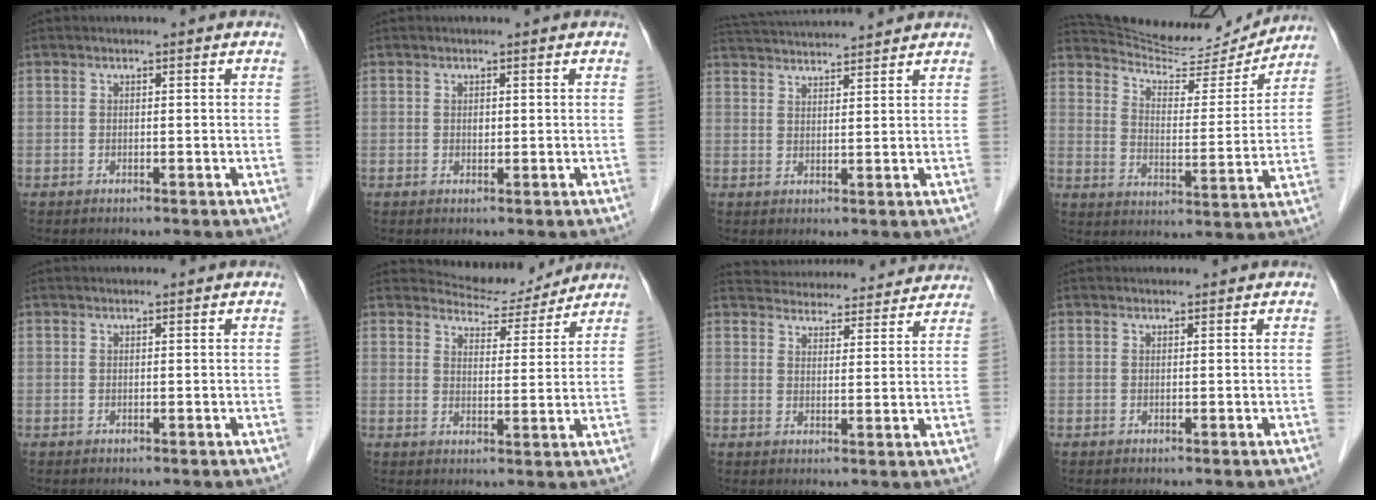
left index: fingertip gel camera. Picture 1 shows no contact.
{"total": 0.5, "force": [0.0, 0.4, 0.3], "torque": [-0.005, -0.002, -0.002]}
{"total": 10.4, "force": [9.9, -0.1, 3.0], "torque": [-0.063, 0.029, 0.152]}
{"total": 15.5, "force": [15.1, 2.4, 2.5], "torque": [-0.040, -0.021, 0.217]}
{"total": 1.3, "force": [1.3, 0.1, 0.3], "torque": [-0.006, 0.018, 0.020]}
{"total": 7.1, "force": [6.9, 1.4, -0.2], "torque": [-0.003, -0.002, 0.096]}
{"total": 18.4, "force": [17.6, 3.8, 3.8], "torque": [-0.052, 0.020, 0.224]}
{"total": 1.4, "force": [1.4, 0.3, 0.0], "torque": [-0.009, 0.014, 0.019]}